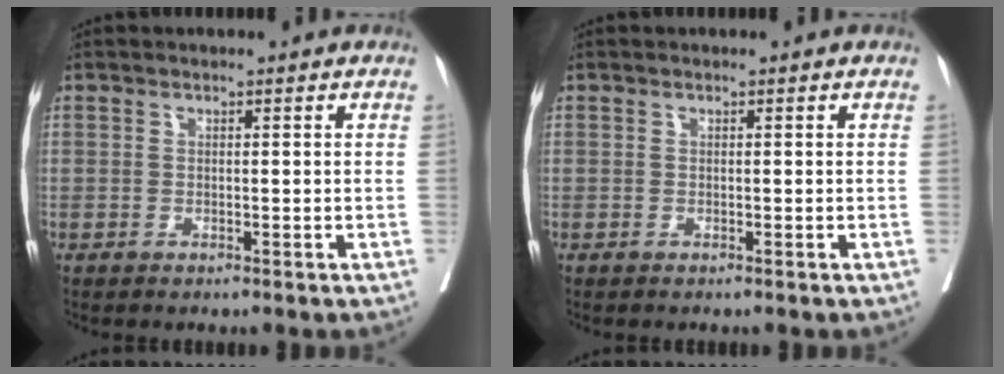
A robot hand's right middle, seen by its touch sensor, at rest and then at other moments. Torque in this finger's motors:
{"motor_torque": [-0.24, 0.03, -0.06, -0.01]}